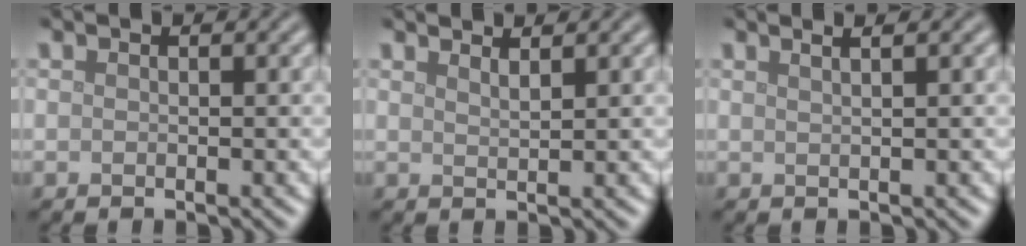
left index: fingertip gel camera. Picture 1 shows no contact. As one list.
[{"total": 1.6, "force": [1.4, 0.4, 0.7], "torque": [-0.002, 0.006, 0.015]}, {"total": 3.4, "force": [2.1, 1.6, 2.2], "torque": [0.000, 0.022, -0.008]}]